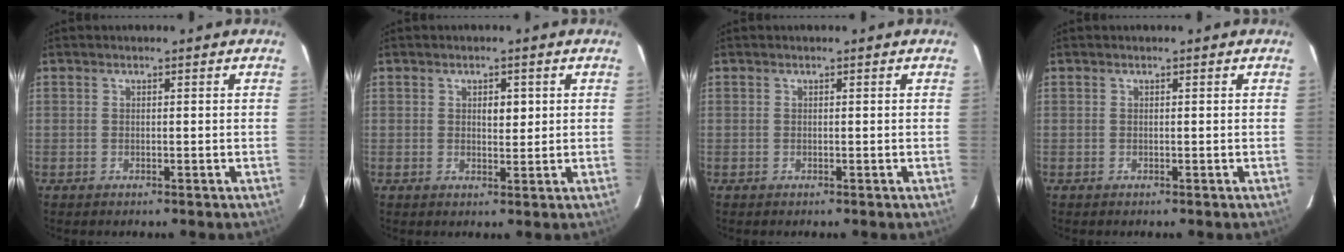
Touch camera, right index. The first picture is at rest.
{"total": 2.4, "force": [0.7, 1.3, 1.9], "torque": [-0.026, 0.000, 0.012]}
{"total": 0.0}
{"total": 0.0}